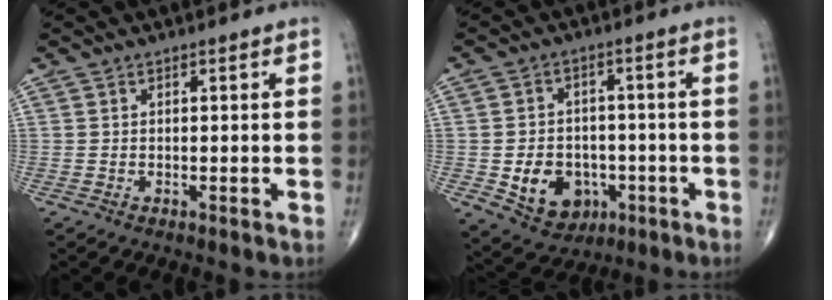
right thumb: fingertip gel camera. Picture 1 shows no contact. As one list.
[{"total": 10.1, "force": [-2.9, 8.0, 5.5], "torque": [-0.054, 0.016, -0.033]}]